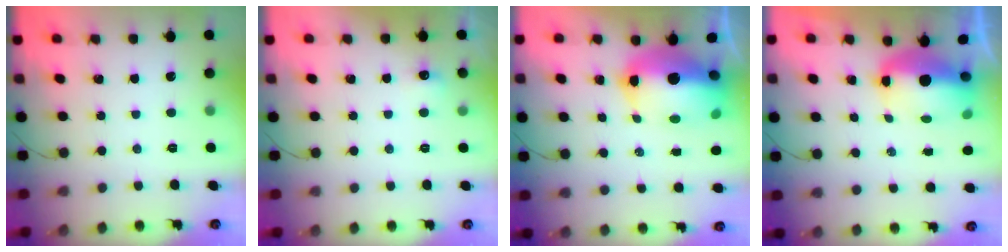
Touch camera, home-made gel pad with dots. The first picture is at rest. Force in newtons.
{"total": 11.4, "press": 3.9, "slide": 10.8}
{"total": 18.8, "press": 16.6, "slide": 8.7}
{"total": 8.7, "press": 8.6, "slide": 1.7}